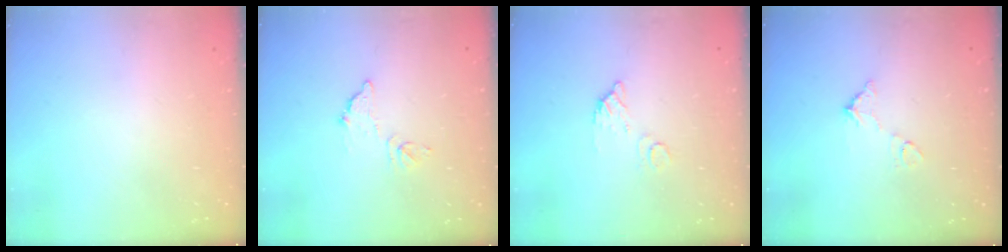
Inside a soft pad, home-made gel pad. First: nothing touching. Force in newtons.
{"total": 8.5, "press": 8.5, "slide": 0.5}
{"total": 5.1, "press": 5.1, "slide": 0.4}
{"total": 6.2, "press": 6.2, "slide": 0.3}